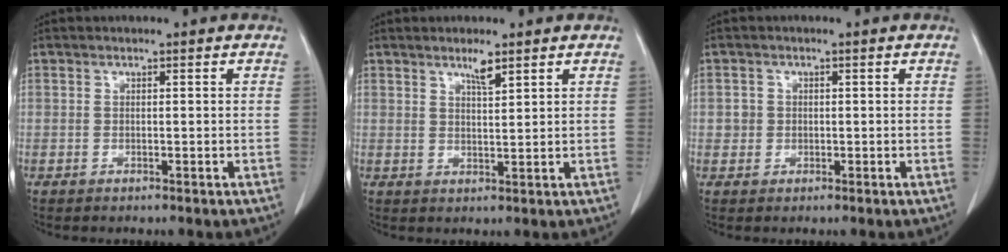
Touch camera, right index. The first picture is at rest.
{"total": 2.6, "force": [1.9, 0.2, 1.7], "torque": [-0.035, -0.002, 0.035]}
{"total": 1.7, "force": [0.1, 1.7, 0.3], "torque": [-0.001, 0.005, 0.001]}